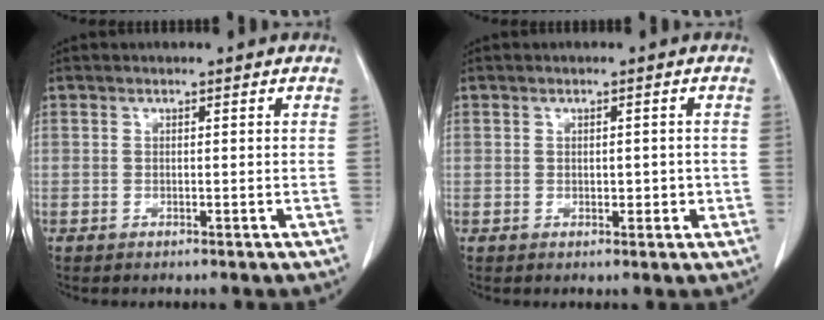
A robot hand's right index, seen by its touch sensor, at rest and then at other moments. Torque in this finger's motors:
{"motor_torque": [-0.04, 0.00, 0.00, 0.00]}